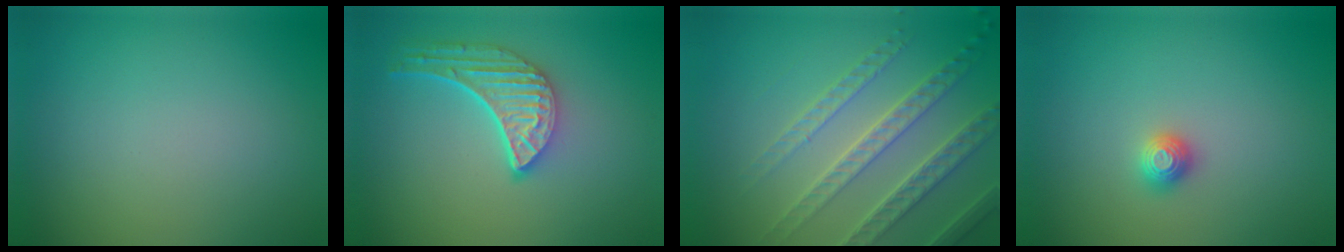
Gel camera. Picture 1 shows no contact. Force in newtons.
{"total": 4.8, "press": 3.7, "slide": 3.0}
{"total": 4.7, "press": 4.3, "slide": 1.8}
{"total": 1.1, "press": 1.1, "slide": 0.2}